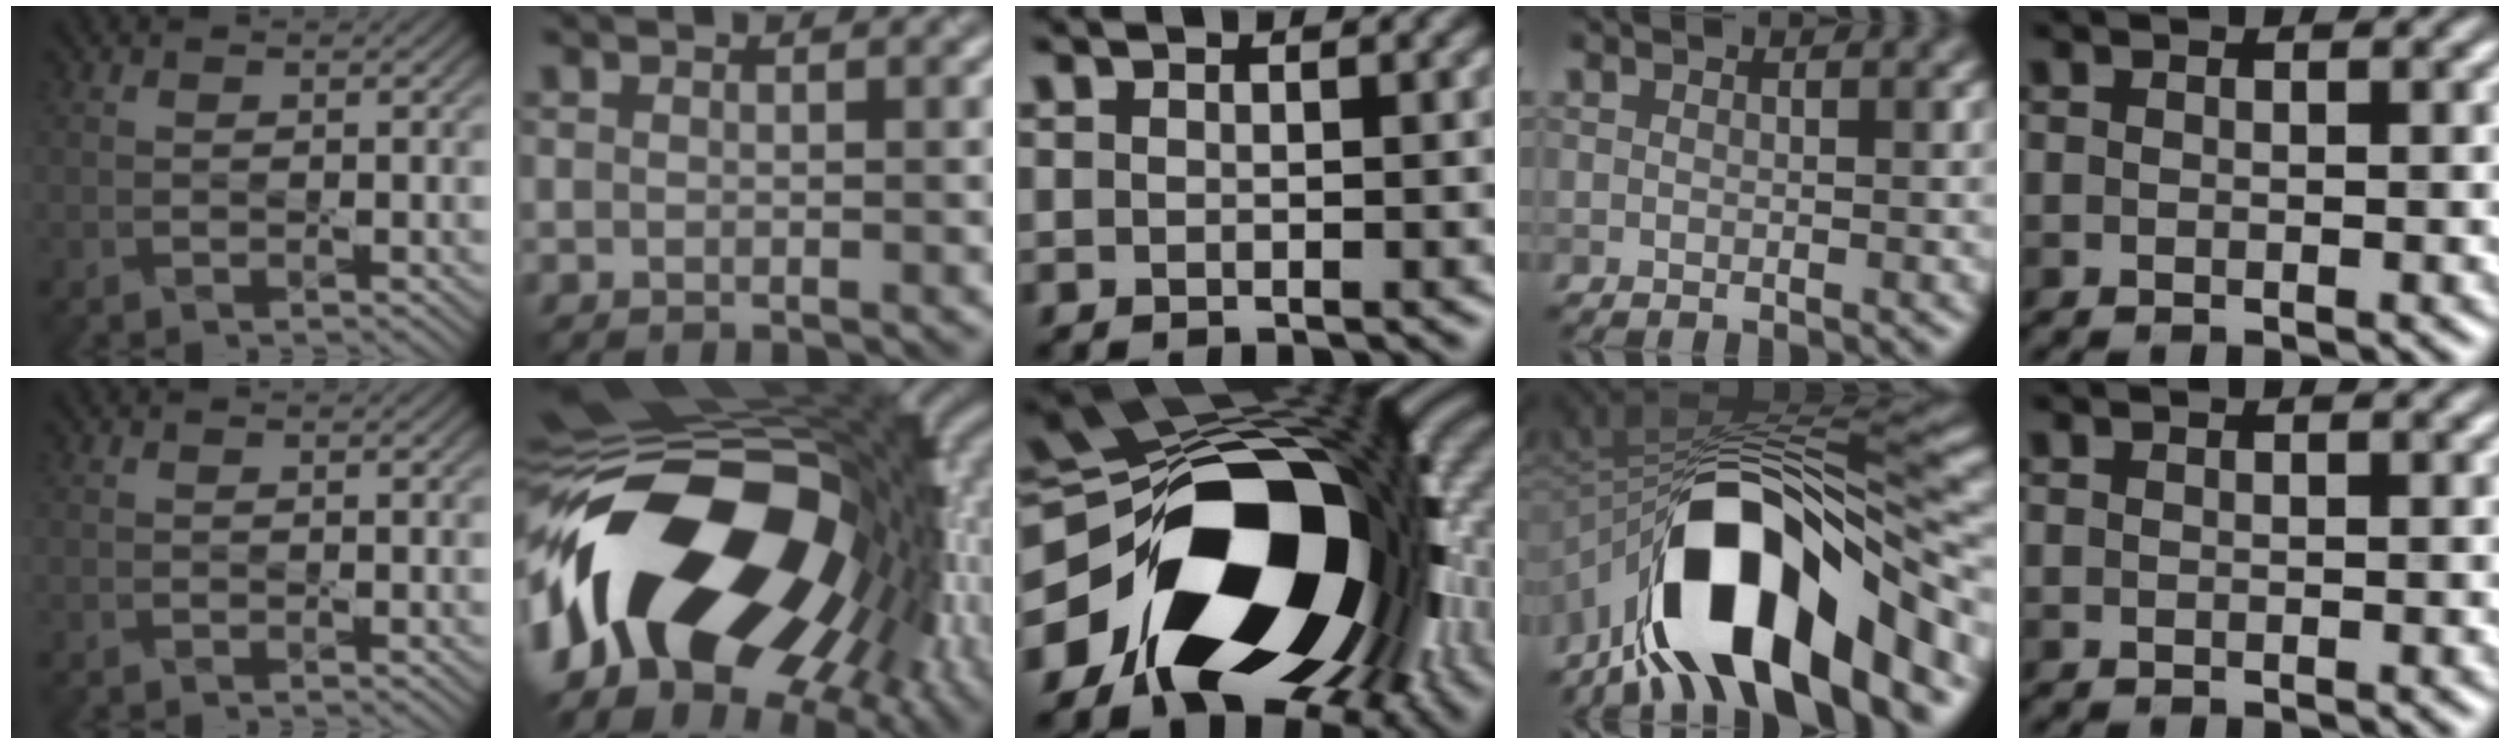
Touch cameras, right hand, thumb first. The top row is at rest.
{"index": {"total": 20.0, "force": [-4.5, 11.1, 16.0], "torque": [-0.294, -0.023, -0.084]}, "middle": {"total": 20.7, "force": [-5.0, 12.0, 16.0], "torque": [-0.307, -0.049, -0.074]}, "ring": {"total": 14.2, "force": [-7.8, 5.7, 10.4], "torque": [-0.161, 0.004, -0.136]}}